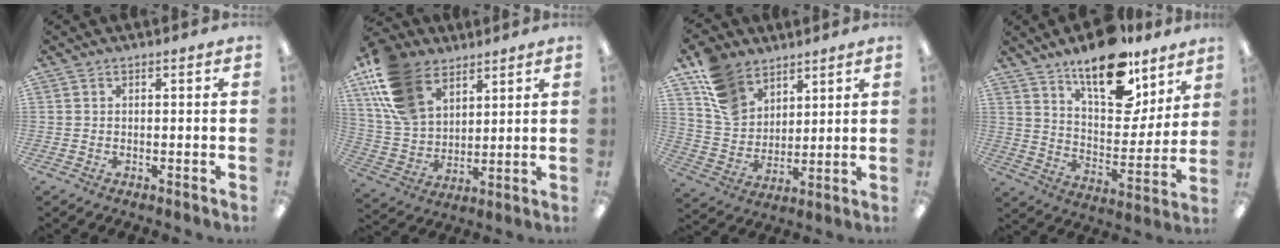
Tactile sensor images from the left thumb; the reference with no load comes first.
{"total": 17.9, "force": [10.3, 11.3, 9.2], "torque": [-0.222, -0.030, 0.198]}
{"total": 12.9, "force": [8.4, 8.9, 4.2], "torque": [-0.090, -0.038, 0.169]}
{"total": 17.3, "force": [13.2, 7.1, 8.8], "torque": [-0.133, -0.087, 0.228]}